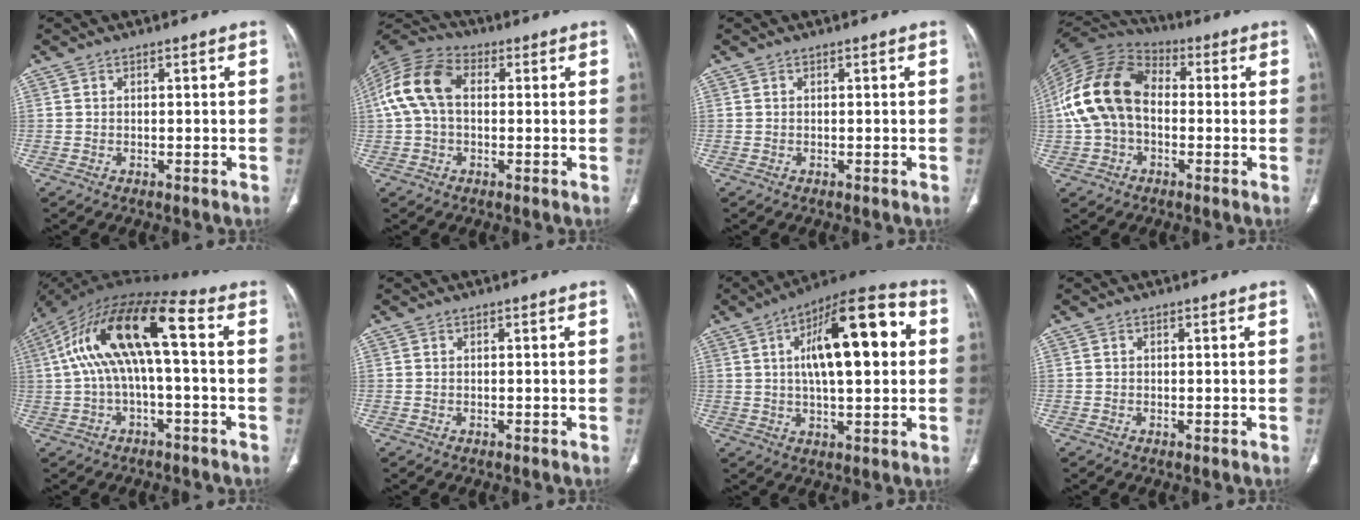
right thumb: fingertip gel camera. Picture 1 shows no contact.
{"total": 12.0, "force": [1.3, 7.9, 8.9], "torque": [-0.188, 0.036, 0.016]}
{"total": 0.0}
{"total": 16.3, "force": [-0.3, 11.4, 11.7], "torque": [-0.233, 0.038, -0.016]}
{"total": 16.4, "force": [1.5, 5.9, 15.3], "torque": [-0.299, 0.059, 0.021]}
{"total": 0.0}
{"total": 19.5, "force": [3.8, 7.2, 17.8], "torque": [-0.253, 0.022, 0.051]}
{"total": 0.0}